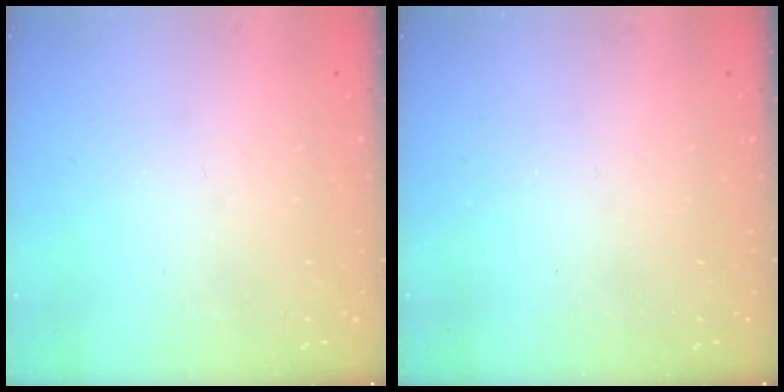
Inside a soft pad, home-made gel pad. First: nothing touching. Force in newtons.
{"total": 0.0}